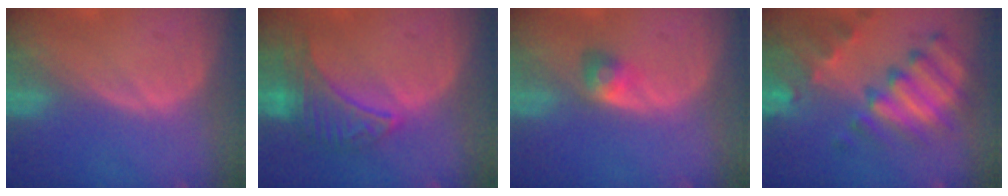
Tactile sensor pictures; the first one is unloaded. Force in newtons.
{"total": 7.1, "press": 7.1, "slide": 0.2}
{"total": 2.7, "press": 2.5, "slide": 1.1}
{"total": 11.0, "press": 9.4, "slide": 5.7}